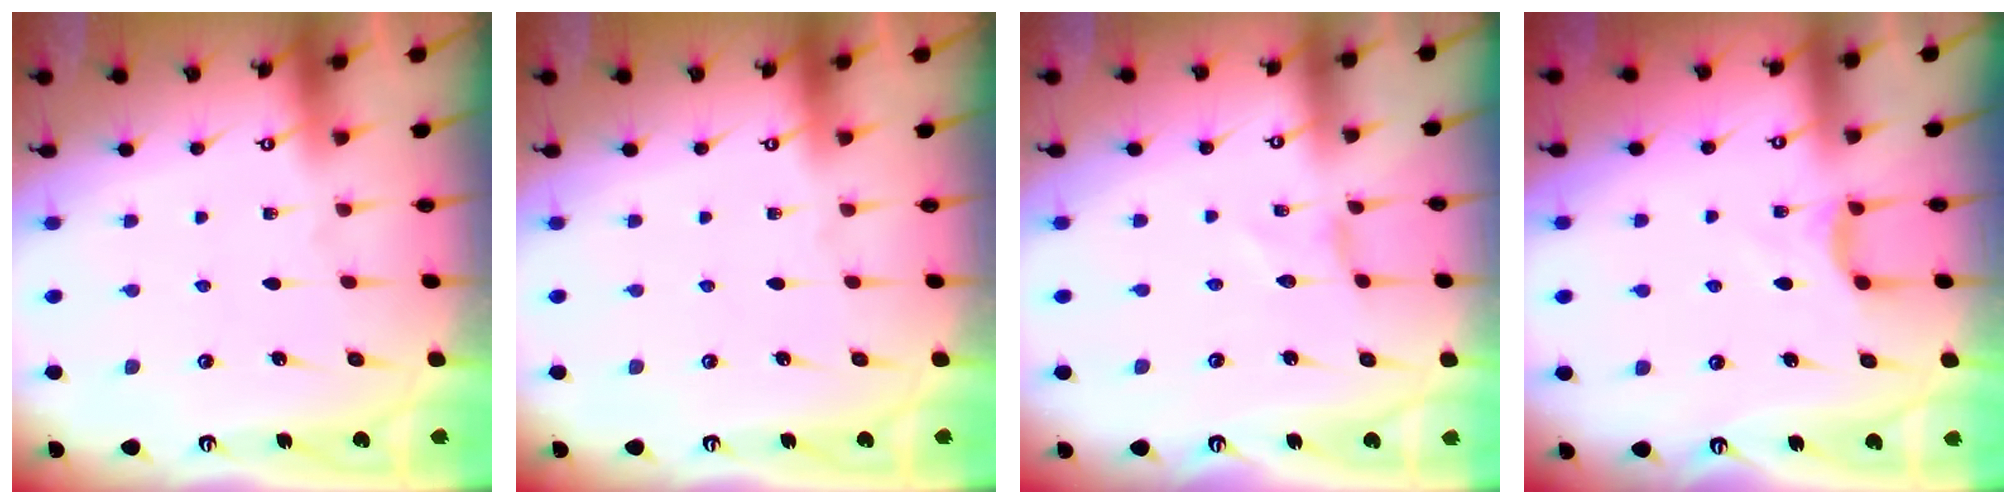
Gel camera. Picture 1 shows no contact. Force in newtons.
{"total": 0.0}
{"total": 0.0}
{"total": 4.5, "press": 4.5, "slide": 0.6}